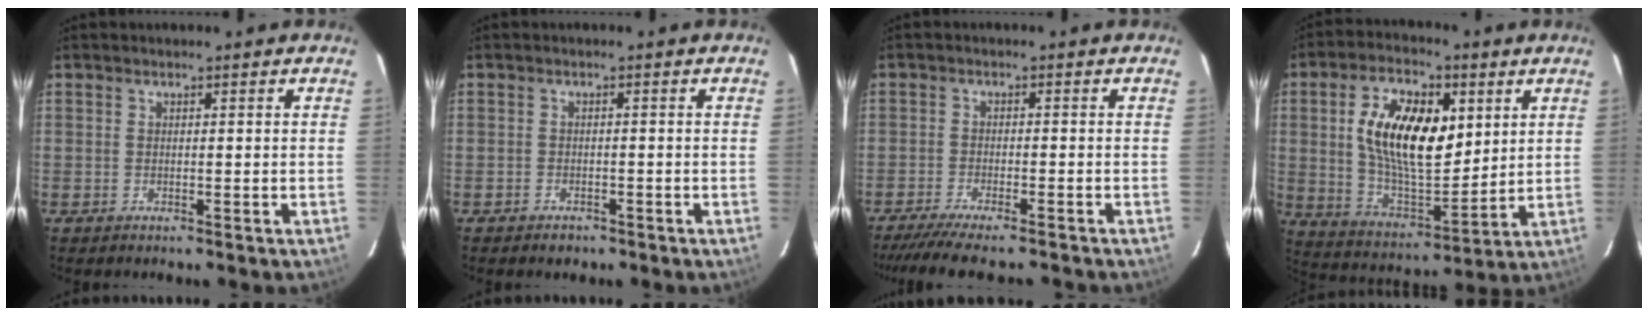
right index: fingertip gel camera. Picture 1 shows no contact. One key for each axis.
{"total": 2.2, "fx": -1.5, "fy": 1.6, "fz": 0.4, "tx": -0.014, "ty": 0.002, "tz": -0.017}
{"total": 10.3, "fx": -9.0, "fy": 1.3, "fz": 4.8, "tx": -0.111, "ty": -0.024, "tz": -0.146}
{"total": 17.7, "fx": 4.5, "fy": 9.0, "fz": 14.6, "tx": -0.267, "ty": 0.012, "tz": 0.091}